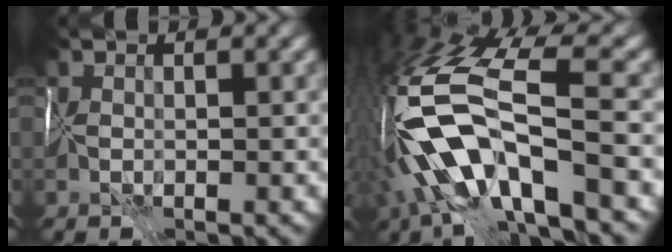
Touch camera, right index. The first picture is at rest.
{"total": 12.2, "force": [-3.4, 4.6, 10.7], "torque": [-0.211, 0.012, -0.059]}